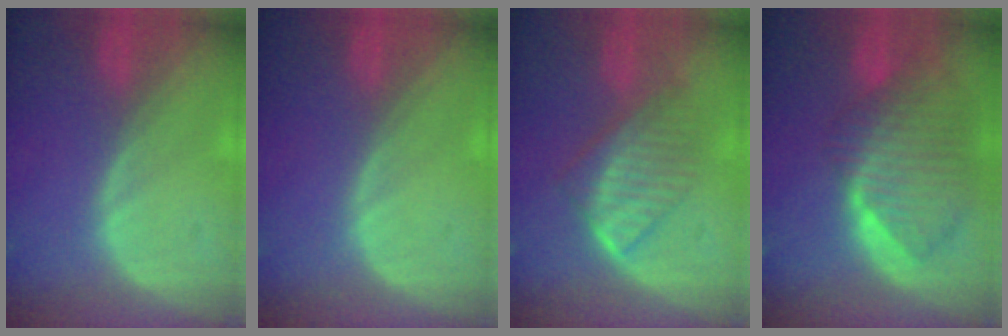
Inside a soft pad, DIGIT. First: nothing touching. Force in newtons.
{"total": 0.0}
{"total": 6.6, "press": 6.3, "slide": 1.9}
{"total": 10.3, "press": 8.9, "slide": 5.1}